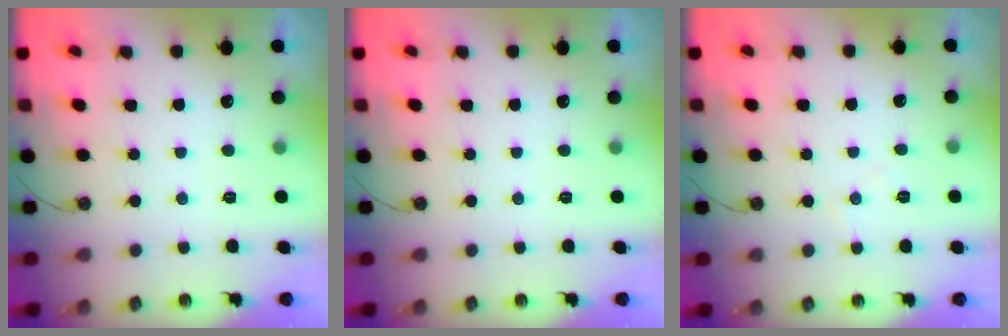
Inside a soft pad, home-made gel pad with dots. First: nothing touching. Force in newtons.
{"total": 0.0}
{"total": 3.7, "press": 3.6, "slide": 0.6}